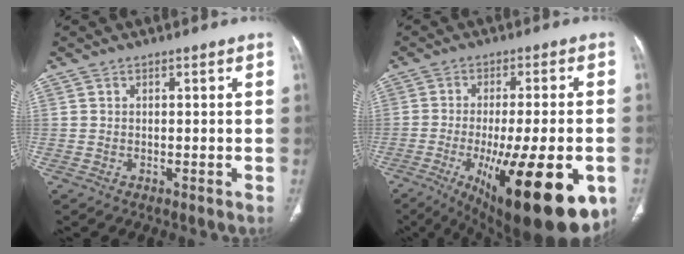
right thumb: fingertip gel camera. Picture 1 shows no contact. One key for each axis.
{"total": 25.2, "fx": -9.0, "fy": 7.7, "fz": 22.2, "tx": -0.283, "ty": -0.020, "tz": -0.113}